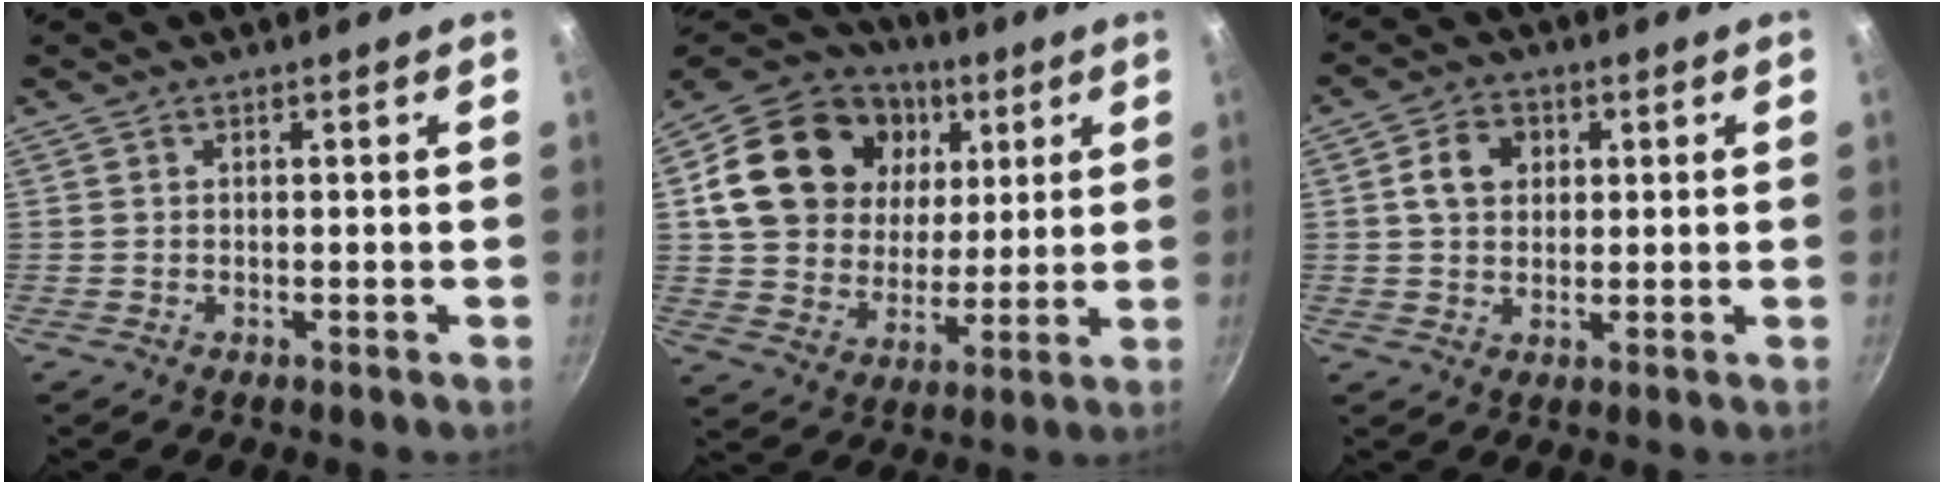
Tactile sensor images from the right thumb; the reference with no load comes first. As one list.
[{"total": 23.1, "force": [7.0, 18.0, 12.8], "torque": [-0.206, 0.000, 0.121]}, {"total": 6.2, "force": [1.5, 5.0, 3.4], "torque": [-0.038, 0.007, 0.019]}]